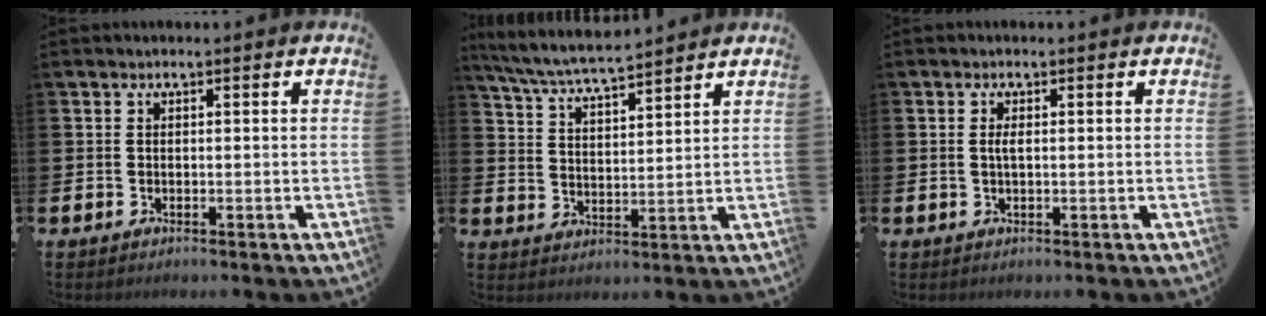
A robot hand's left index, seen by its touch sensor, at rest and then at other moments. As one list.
[{"total": 6.4, "force": [6.2, 0.3, 1.8], "torque": [-0.062, -0.032, 0.110]}, {"total": 1.2, "force": [0.2, 0.3, 1.1], "torque": [-0.029, 0.006, 0.003]}]